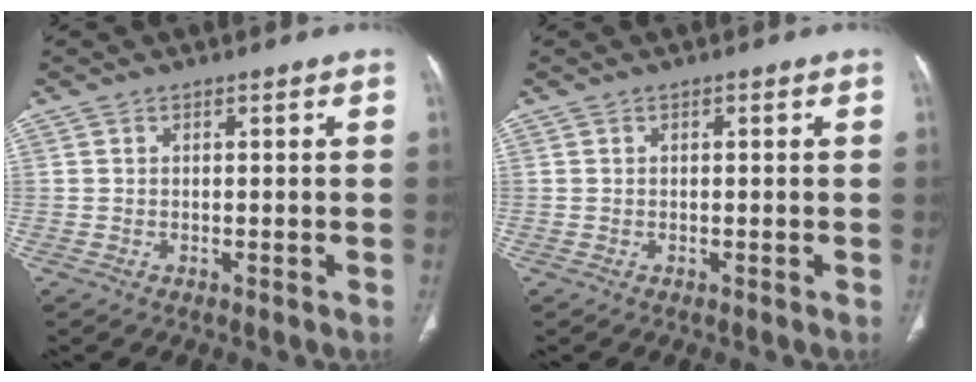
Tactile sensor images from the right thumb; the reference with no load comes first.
{"total": 0.7, "force": [0.3, 0.3, 0.6], "torque": [-0.013, 0.001, 0.004]}